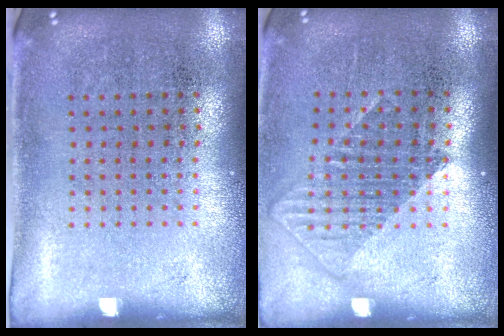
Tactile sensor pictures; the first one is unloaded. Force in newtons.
{"total": 1.2, "press": 1.0, "slide": 0.7}